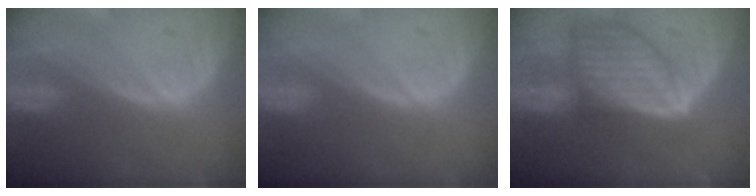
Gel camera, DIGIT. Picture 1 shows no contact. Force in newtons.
{"total": 0.0}
{"total": 9.1, "press": 9.1, "slide": 0.6}